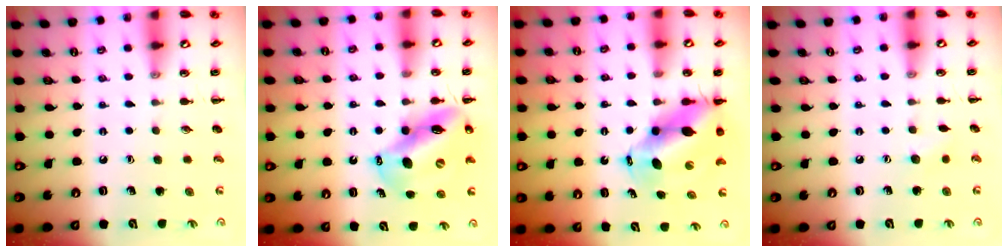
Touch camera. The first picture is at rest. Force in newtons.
{"total": 13.6, "press": 13.1, "slide": 3.5}
{"total": 10.3, "press": 10.0, "slide": 2.6}
{"total": 4.3, "press": 4.2, "slide": 1.2}